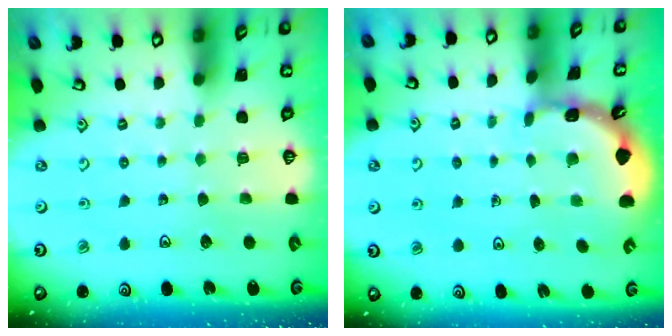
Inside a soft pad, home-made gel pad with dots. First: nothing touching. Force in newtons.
{"total": 1.9, "press": 1.9, "slide": 0.0}